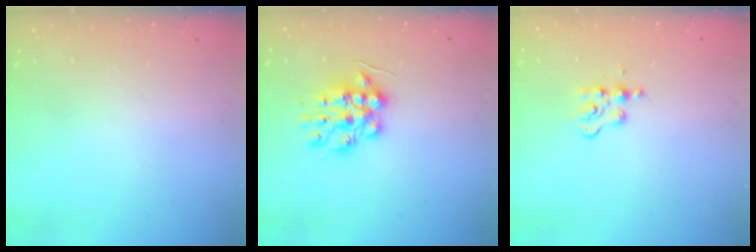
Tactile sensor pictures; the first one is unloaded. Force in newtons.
{"total": 13.8, "press": 13.8, "slide": 0.3}
{"total": 6.2, "press": 6.1, "slide": 0.6}